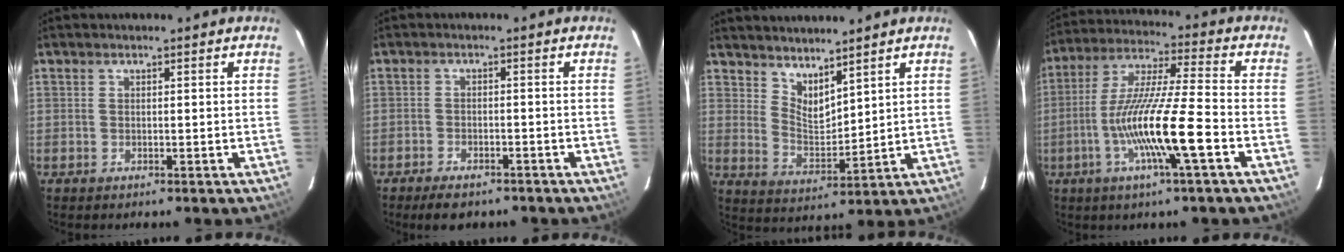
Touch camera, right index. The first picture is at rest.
{"total": 5.6, "force": [-4.5, 2.2, 2.5], "torque": [-0.060, -0.005, -0.068]}
{"total": 6.8, "force": [5.6, 2.2, 3.1], "torque": [-0.048, -0.007, 0.109]}
{"total": 15.3, "force": [-5.4, 0.2, 14.3], "torque": [-0.277, -0.006, -0.106]}